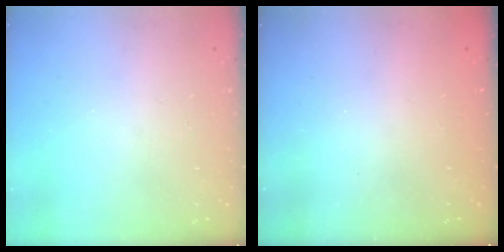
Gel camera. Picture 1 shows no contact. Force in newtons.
{"total": 2.1, "press": 2.0, "slide": 0.7}